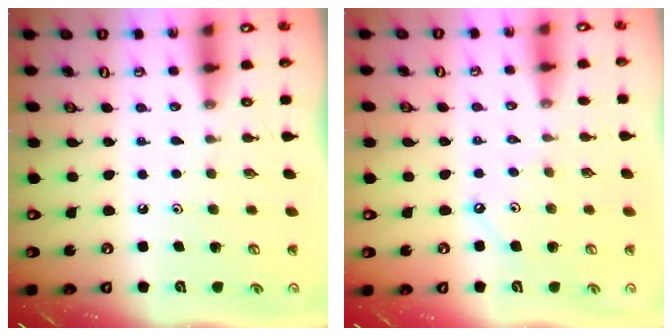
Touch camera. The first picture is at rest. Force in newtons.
{"total": 3.0, "press": 2.9, "slide": 0.4}